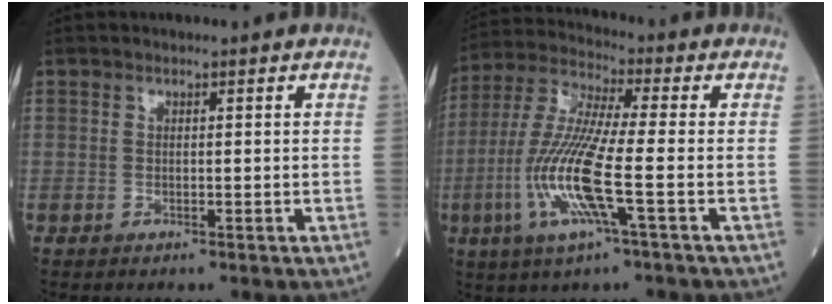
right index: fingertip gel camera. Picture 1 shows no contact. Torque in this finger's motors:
{"motor_torque": [1.76, -0.38, 1.05, 0.21]}